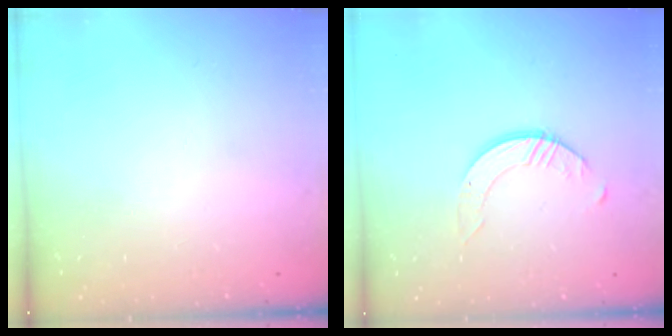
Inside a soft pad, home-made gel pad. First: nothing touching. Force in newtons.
{"total": 2.5, "press": 2.5, "slide": 0.3}